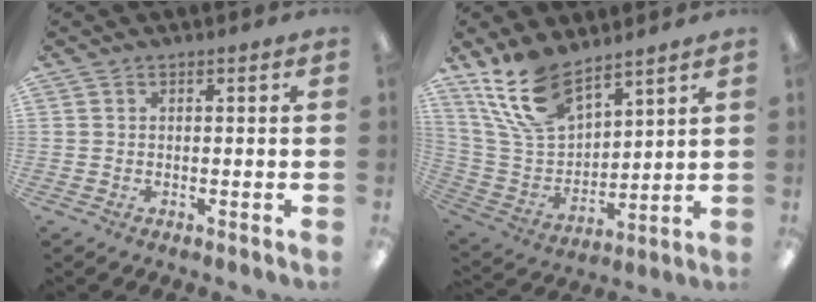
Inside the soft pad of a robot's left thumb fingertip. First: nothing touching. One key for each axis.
{"total": 15.9, "fx": 11.4, "fy": 7.2, "fz": 8.4, "tx": -0.198, "ty": -0.045, "tz": 0.214}